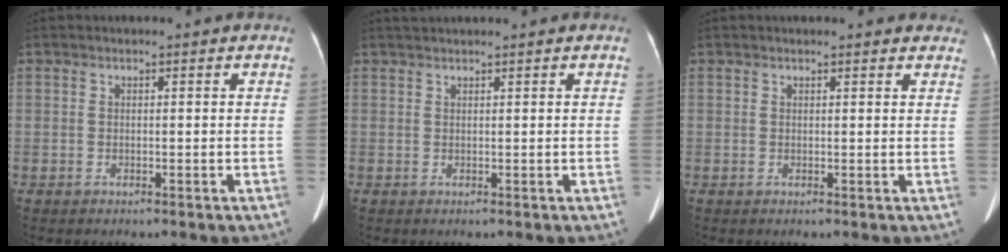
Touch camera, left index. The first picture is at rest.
{"total": 1.7, "force": [1.5, -0.3, 0.7], "torque": [-0.010, 0.021, 0.033]}
{"total": 4.7, "force": [4.1, 1.4, 1.7], "torque": [-0.008, 0.014, 0.034]}